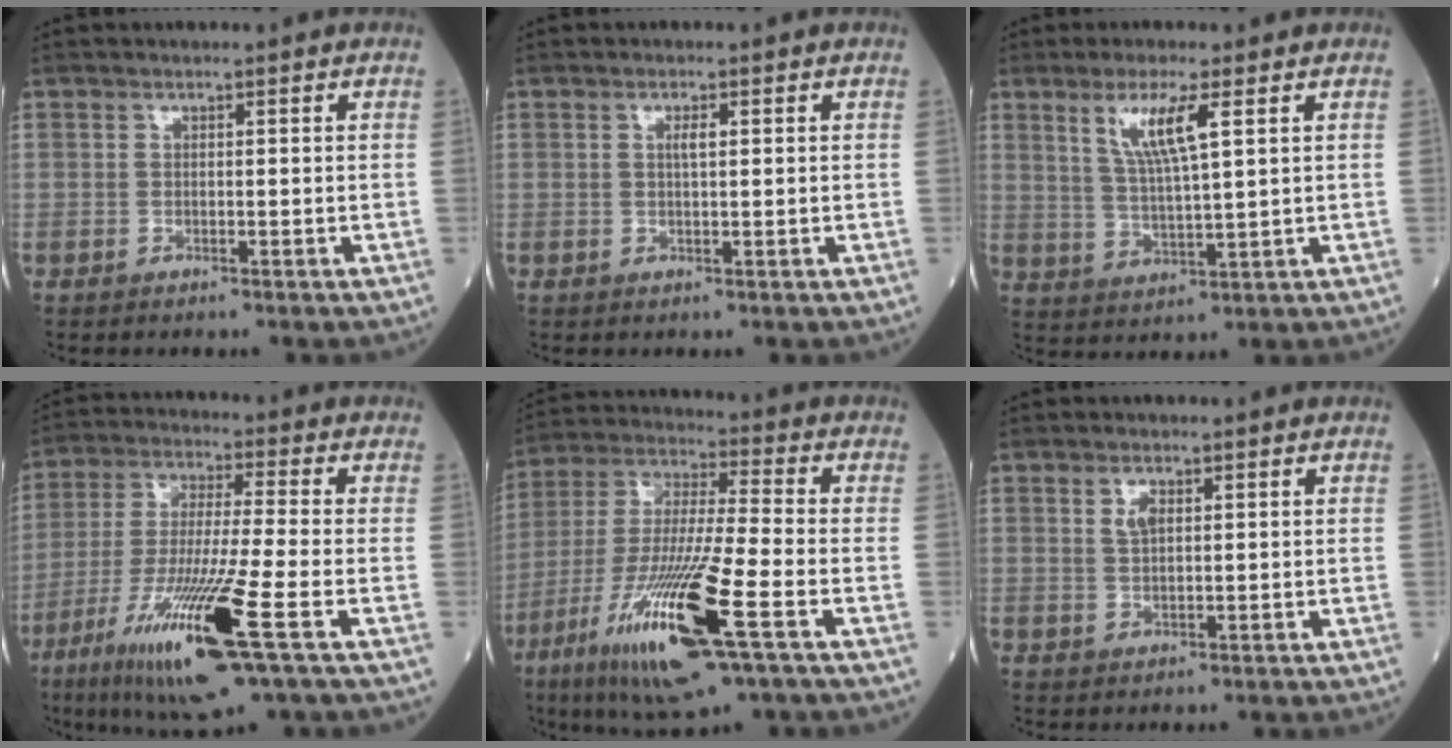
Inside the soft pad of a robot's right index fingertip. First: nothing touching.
{"total": 1.3, "force": [0.5, 0.2, 1.2], "torque": [-0.025, 0.001, 0.011]}
{"total": 7.4, "force": [3.4, 0.4, 6.6], "torque": [-0.135, -0.003, 0.071]}
{"total": 16.5, "force": [-7.4, 0.0, 14.8], "torque": [-0.305, -0.042, -0.132]}
{"total": 19.5, "force": [-8.5, 1.5, 17.5], "torque": [-0.371, -0.040, -0.152]}
{"total": 2.1, "force": [1.0, 0.9, 1.6], "torque": [-0.033, 0.001, 0.025]}